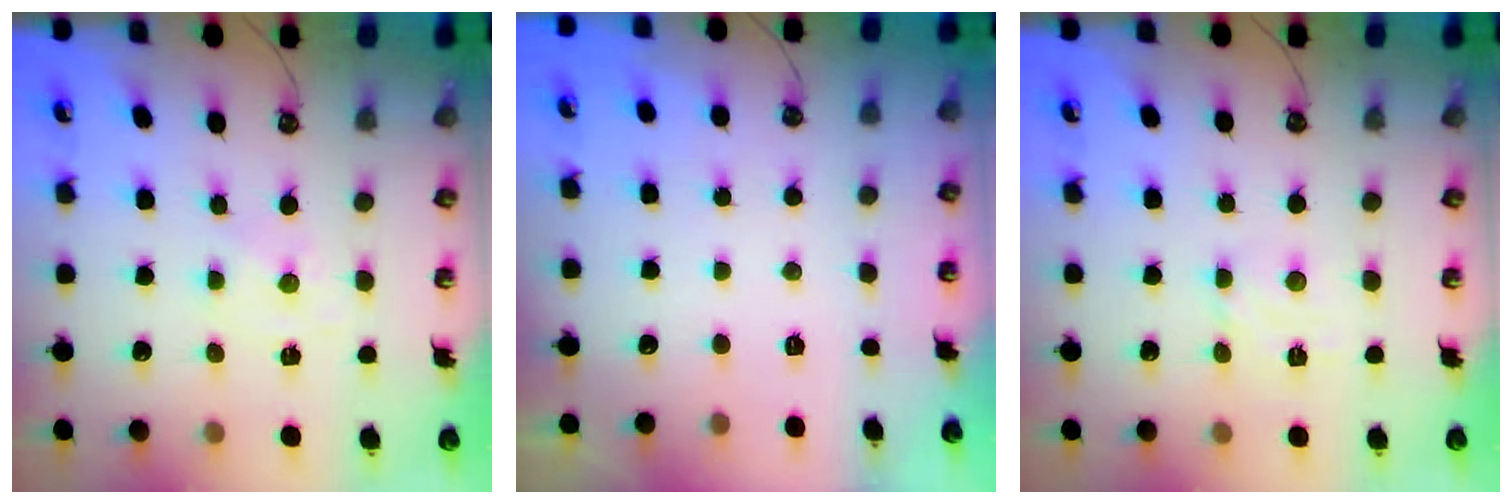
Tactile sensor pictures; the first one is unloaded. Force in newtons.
{"total": 0.0}
{"total": 2.8, "press": 2.8, "slide": 0.4}